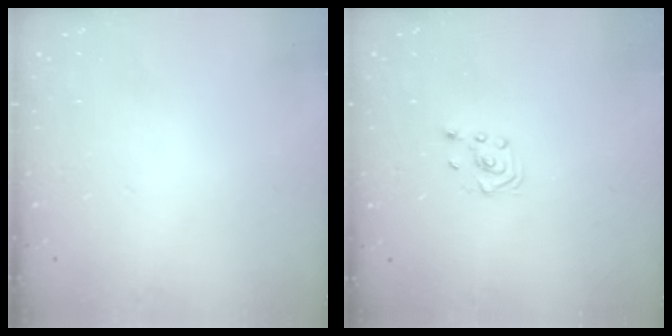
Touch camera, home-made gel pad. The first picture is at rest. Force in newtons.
{"total": 2.3, "press": 2.2, "slide": 0.8}